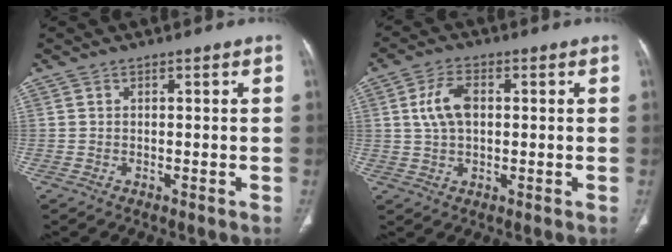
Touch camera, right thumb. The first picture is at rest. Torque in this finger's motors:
{"motor_torque": [-0.48, 0.61, 0.05, 0.04, 0.13]}